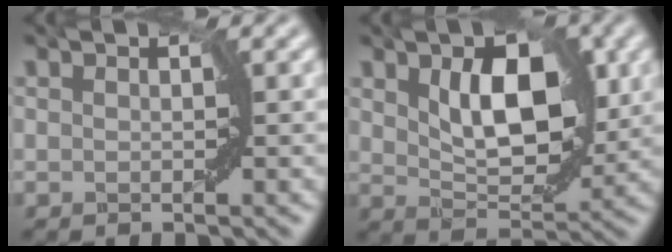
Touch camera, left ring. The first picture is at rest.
{"total": 7.6, "force": [2.1, 4.0, 6.1], "torque": [-0.102, -0.004, 0.041]}